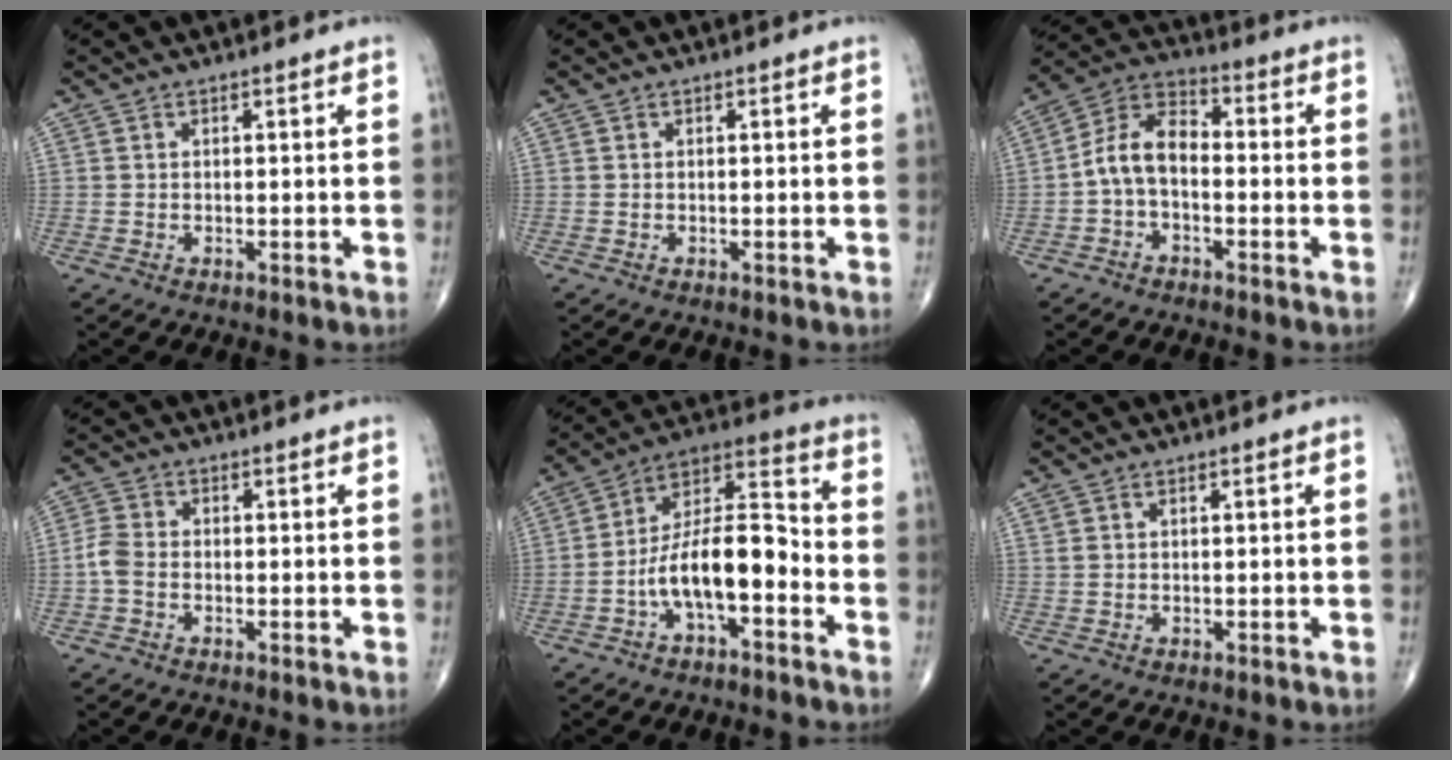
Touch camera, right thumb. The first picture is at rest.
{"total": 0.0}
{"total": 8.6, "force": [-1.5, 5.2, 6.7], "torque": [-0.120, 0.037, -0.043]}
{"total": 3.4, "force": [-0.9, 2.3, 2.3], "torque": [-0.055, 0.008, -0.028]}
{"total": 13.6, "force": [-4.5, 5.6, 11.5], "torque": [-0.194, 0.062, -0.084]}
{"total": 0.8, "force": [0.5, 0.4, 0.5], "torque": [-0.010, 0.008, 0.014]}